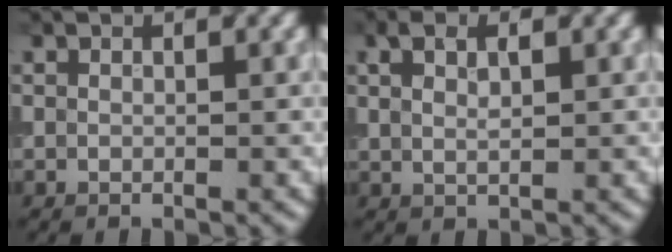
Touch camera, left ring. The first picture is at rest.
{"total": 2.4, "force": [1.1, 1.0, 1.9], "torque": [-0.040, 0.003, 0.022]}